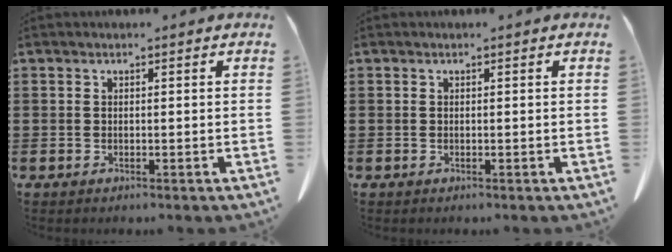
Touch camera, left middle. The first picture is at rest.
{"total": 0.0}